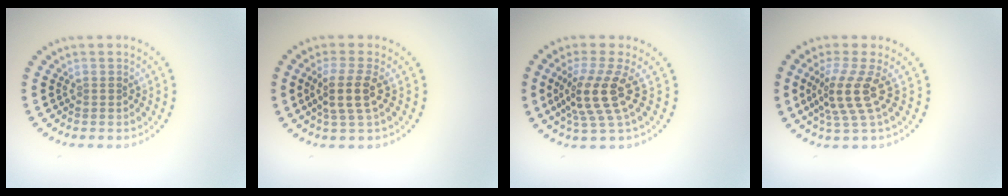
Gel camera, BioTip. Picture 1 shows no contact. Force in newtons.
{"total": 2.9, "press": 2.3, "slide": 1.7}
{"total": 4.3, "press": 3.1, "slide": 2.9}
{"total": 3.7, "press": 2.7, "slide": 2.5}